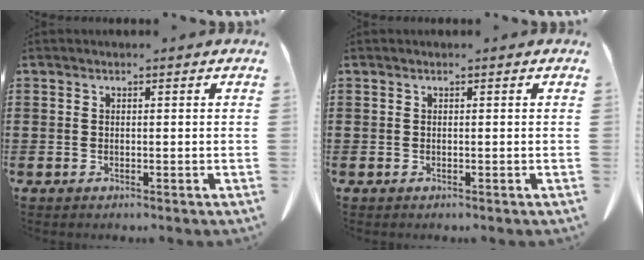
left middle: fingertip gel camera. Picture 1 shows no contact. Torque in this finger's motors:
{"motor_torque": [0.00, 0.00, 0.00, 0.00]}